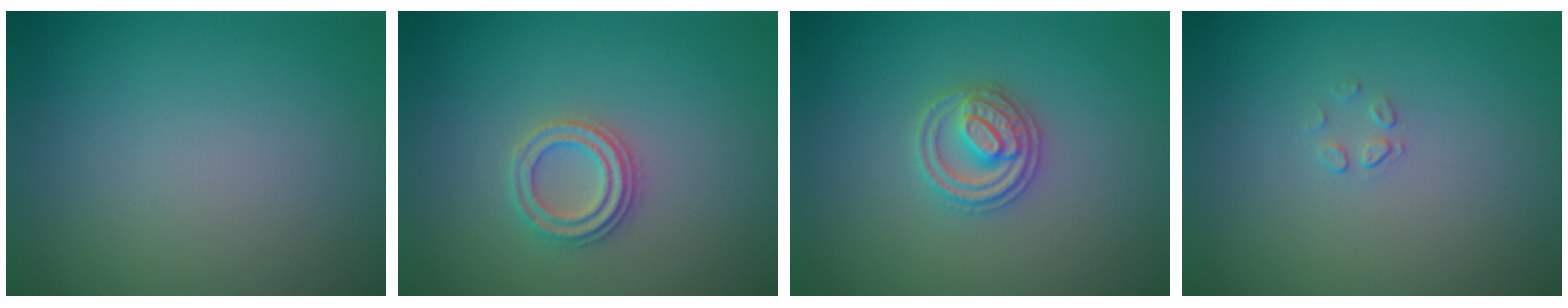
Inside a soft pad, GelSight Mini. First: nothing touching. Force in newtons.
{"total": 2.3, "press": 2.3, "slide": 0.3}
{"total": 2.8, "press": 2.7, "slide": 0.5}
{"total": 0.7, "press": 0.4, "slide": 0.6}